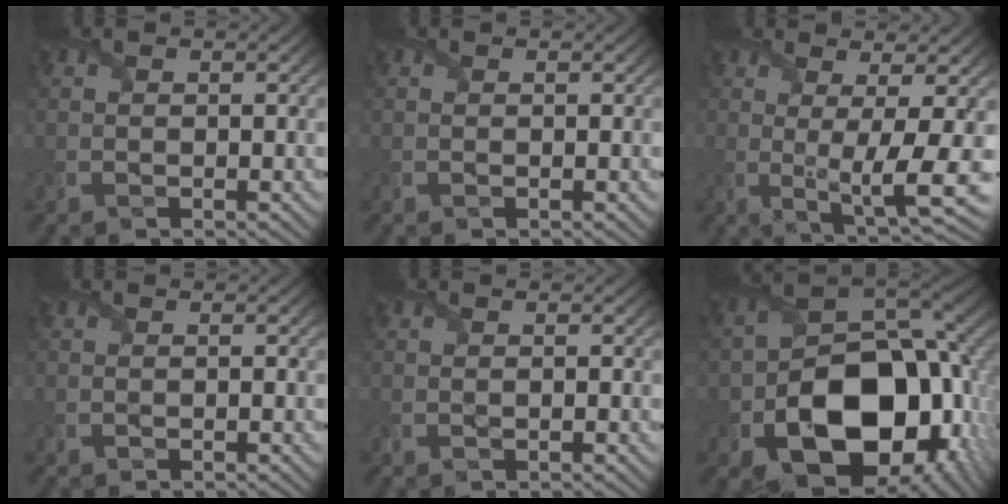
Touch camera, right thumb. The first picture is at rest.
{"total": 0.0}
{"total": 7.7, "force": [0.1, 1.5, 7.6], "torque": [-0.122, -0.004, 0.007]}
{"total": 0.0}
{"total": 0.0}
{"total": 18.5, "force": [-5.5, 12.6, 12.4], "torque": [-0.188, -0.053, -0.070]}